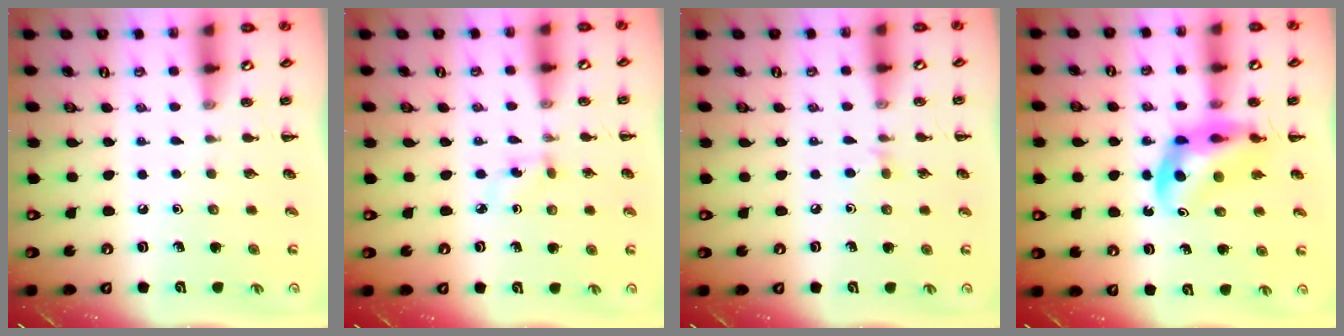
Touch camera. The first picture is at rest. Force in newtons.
{"total": 3.6, "press": 3.3, "slide": 1.5}
{"total": 3.5, "press": 3.2, "slide": 1.5}
{"total": 10.0, "press": 9.5, "slide": 3.2}